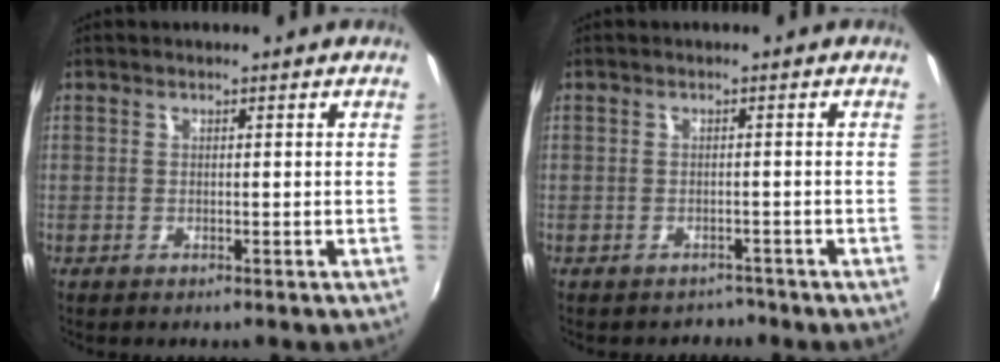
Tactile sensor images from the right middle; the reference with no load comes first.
{"total": 2.5, "force": [-2.1, 1.3, -0.3], "torque": [0.004, -0.001, -0.029]}